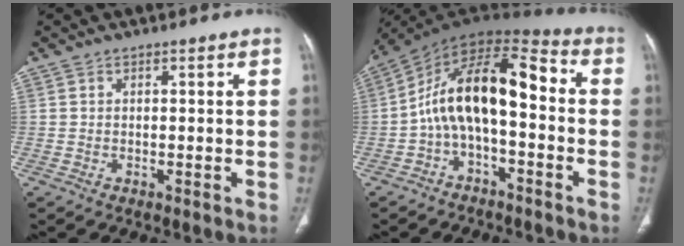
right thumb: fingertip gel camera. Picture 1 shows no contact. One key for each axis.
{"total": 14.5, "fx": -1.8, "fy": 7.1, "fz": 12.5, "tx": -0.197, "ty": 0.074, "tz": -0.041}